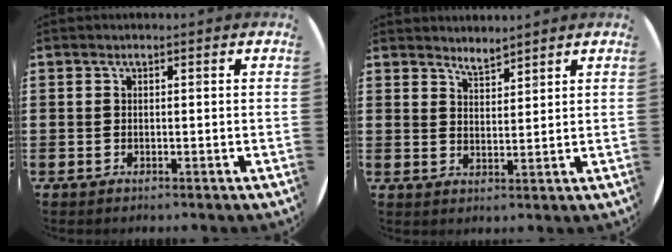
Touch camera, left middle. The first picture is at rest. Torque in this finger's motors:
{"motor_torque": [0.06, -0.26, 0.02, 0.02]}